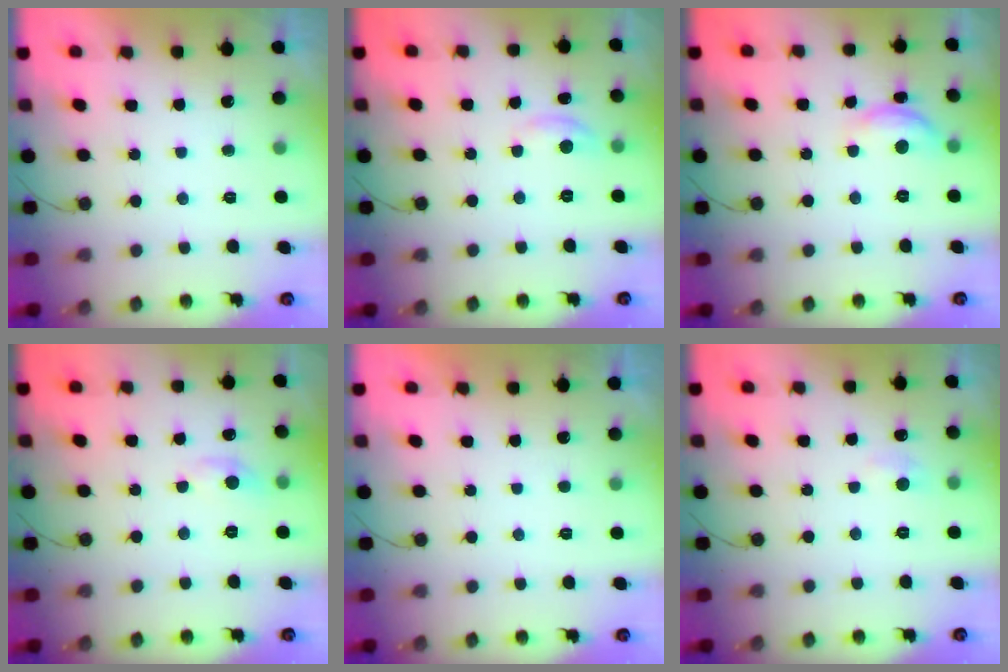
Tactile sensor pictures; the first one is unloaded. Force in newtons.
{"total": 3.6, "press": 3.6, "slide": 0.3}
{"total": 9.3, "press": 9.3, "slide": 0.5}
{"total": 3.0, "press": 3.0, "slide": 0.4}
{"total": 0.0}
{"total": 5.5, "press": 5.4, "slide": 0.9}